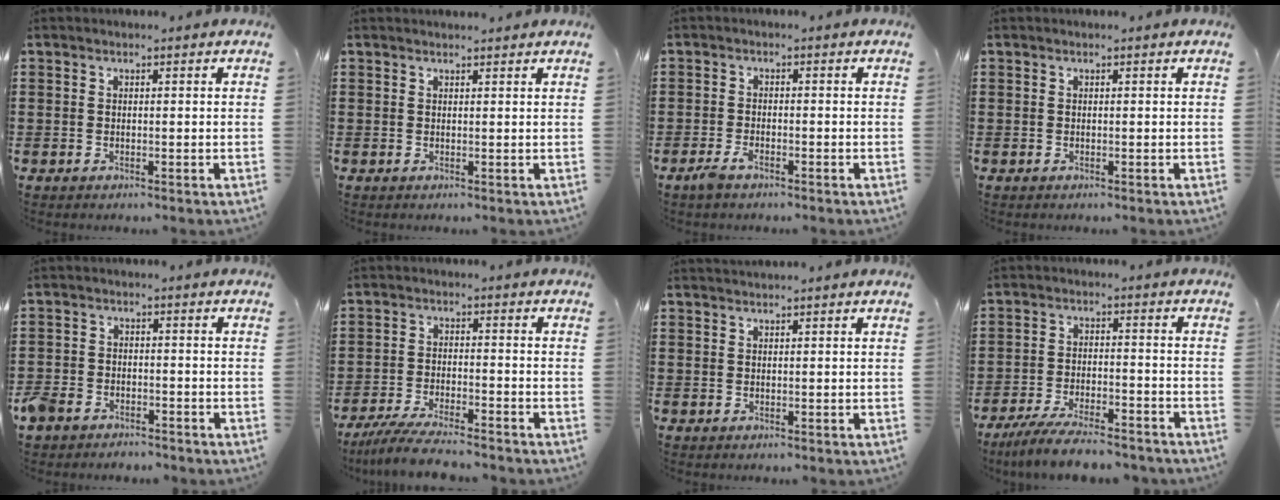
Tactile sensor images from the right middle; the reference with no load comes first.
{"total": 0.8, "force": [0.8, -0.1, 0.0], "torque": [-0.002, -0.004, 0.017]}
{"total": 2.3, "force": [-1.6, 0.7, 1.6], "torque": [-0.043, -0.004, -0.034]}
{"total": 0.0}
{"total": 3.6, "force": [-3.2, 1.5, 0.6], "torque": [-0.035, -0.002, -0.074]}
{"total": 5.6, "force": [-5.1, 0.2, 2.3], "torque": [-0.058, -0.013, -0.101]}
{"total": 0.9, "force": [0.9, 0.0, 0.1], "torque": [-0.003, 0.000, 0.017]}
{"total": 6.9, "force": [-6.1, 0.7, 3.0], "torque": [-0.063, -0.006, -0.116]}